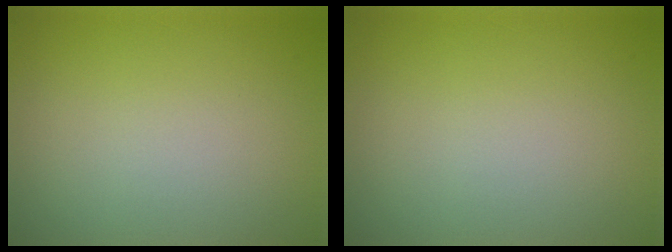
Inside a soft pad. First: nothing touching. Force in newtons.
{"total": 0.0}